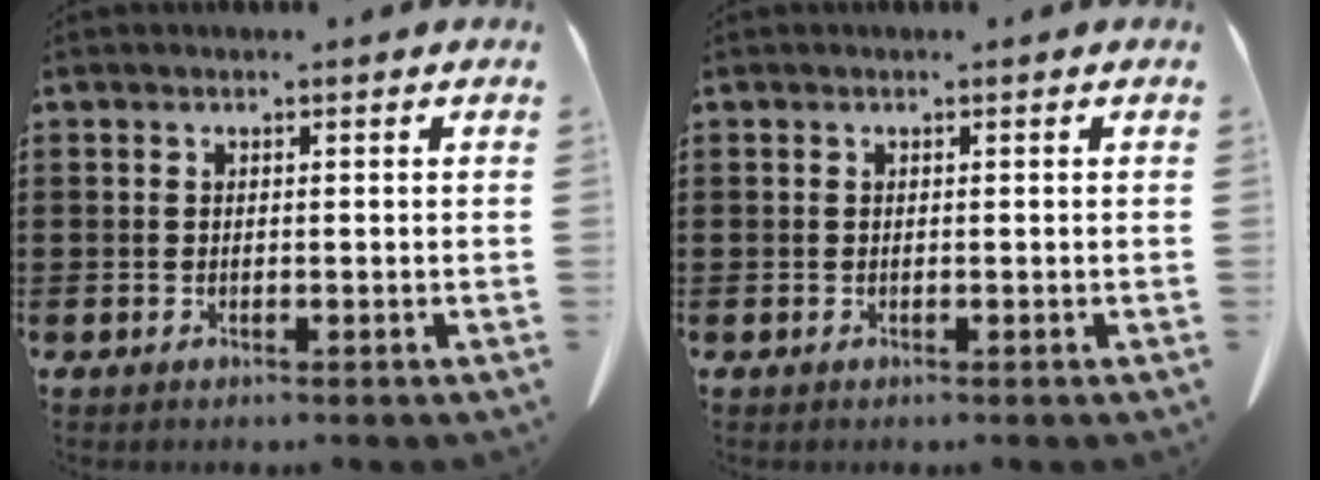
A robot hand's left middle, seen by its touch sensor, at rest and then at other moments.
{"total": 0.0}